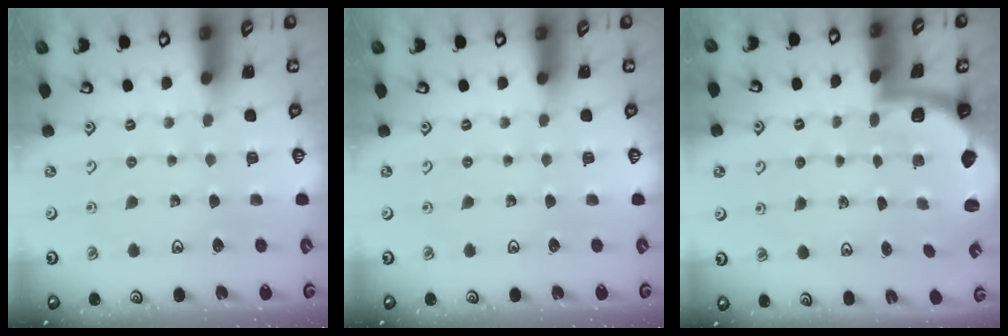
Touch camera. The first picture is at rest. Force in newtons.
{"total": 0.0}
{"total": 1.9, "press": 1.8, "slide": 0.5}